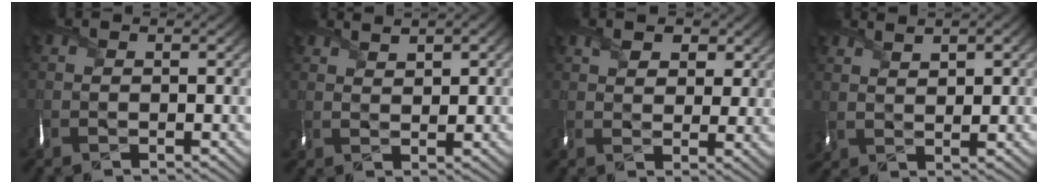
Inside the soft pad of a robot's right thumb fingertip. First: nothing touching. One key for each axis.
{"total": 3.0, "fx": 2.0, "fy": 1.0, "fz": 1.9, "tx": -0.037, "ty": -0.001, "tz": 0.046}
{"total": 4.2, "fx": 2.3, "fy": 2.6, "fz": 2.4, "tx": -0.047, "ty": -0.008, "tz": 0.043}
{"total": 4.3, "fx": 2.4, "fy": 1.8, "fz": 3.1, "tx": -0.066, "ty": 0.002, "tz": 0.055}